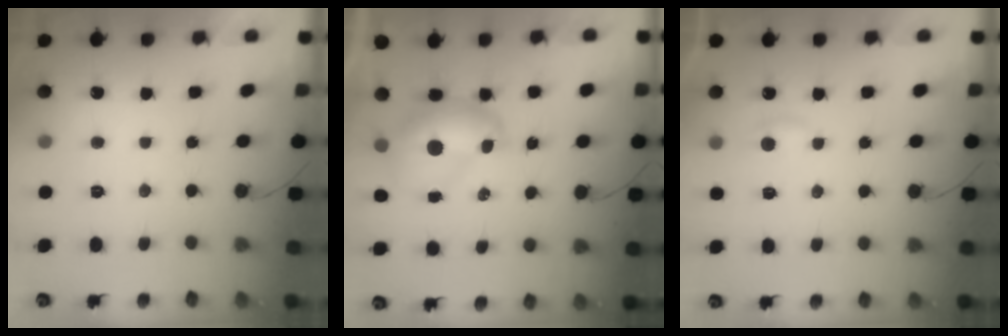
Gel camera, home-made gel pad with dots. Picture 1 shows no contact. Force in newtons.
{"total": 9.1, "press": 9.1, "slide": 0.8}
{"total": 3.4, "press": 3.4, "slide": 0.5}